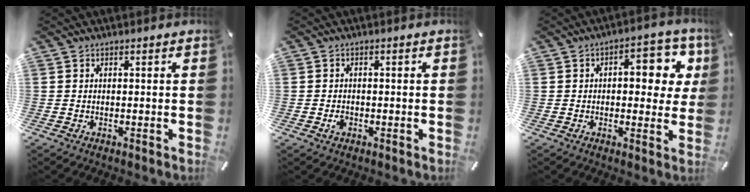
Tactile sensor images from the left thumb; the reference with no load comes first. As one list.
[{"total": 1.7, "force": [-0.5, 1.3, 0.9], "torque": [-0.017, 0.003, -0.010]}, {"total": 11.3, "force": [2.6, 5.8, 9.4], "torque": [-0.105, -0.010, 0.036]}]